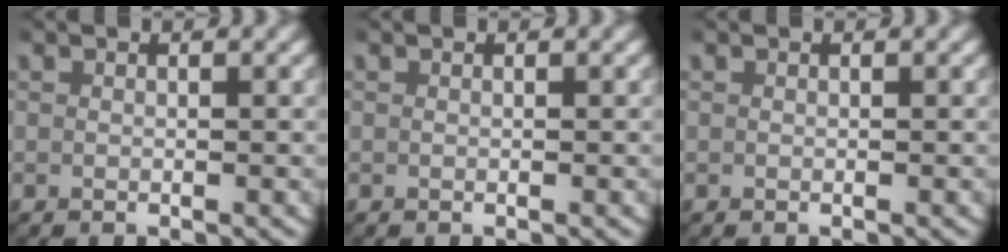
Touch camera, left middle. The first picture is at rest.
{"total": 0.0}
{"total": 0.0}